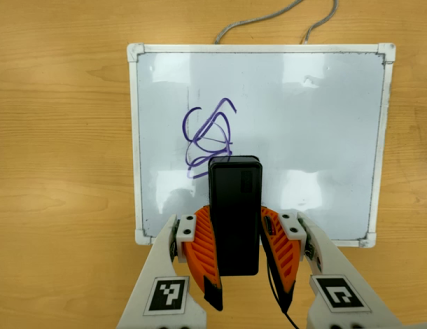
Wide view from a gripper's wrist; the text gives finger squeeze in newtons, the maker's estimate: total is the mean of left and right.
{"total": 6.6, "left": 5.8, "right": 7.4}